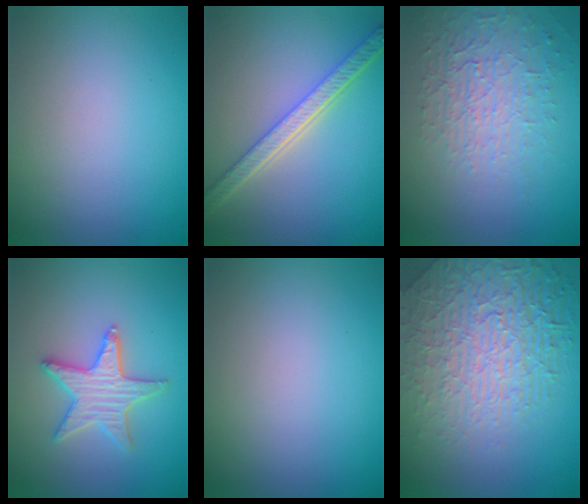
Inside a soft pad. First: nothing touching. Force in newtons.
{"total": 5.3, "press": 4.1, "slide": 3.3}
{"total": 3.8, "press": 3.1, "slide": 2.1}
{"total": 4.3, "press": 4.2, "slide": 0.8}
{"total": 0.0}
{"total": 7.6, "press": 5.8, "slide": 5.0}